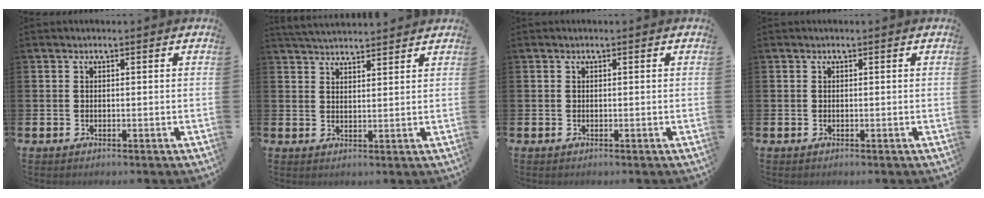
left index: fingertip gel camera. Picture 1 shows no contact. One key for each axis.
{"total": 3.9, "fx": 3.9, "fy": 0.3, "fz": 0.3, "tx": -0.012, "ty": -0.018, "tz": 0.071}
{"total": 0.0}
{"total": 0.0}